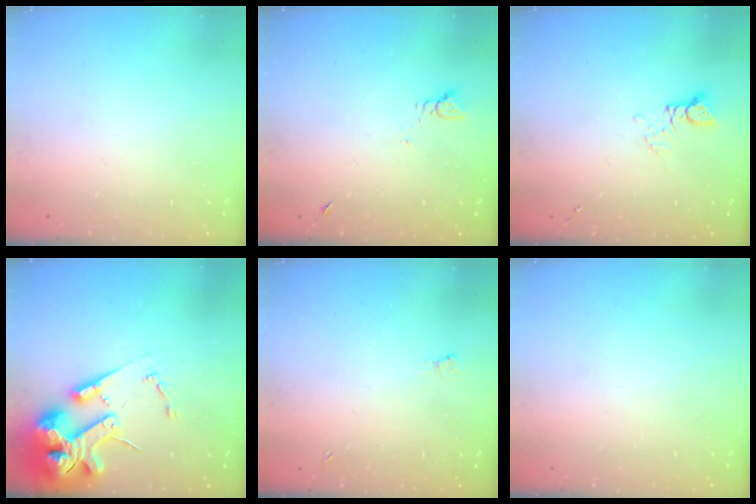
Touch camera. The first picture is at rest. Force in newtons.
{"total": 2.7, "press": 2.7, "slide": 0.3}
{"total": 2.9, "press": 2.8, "slide": 0.4}
{"total": 19.0, "press": 18.8, "slide": 2.9}
{"total": 2.4, "press": 2.4, "slide": 0.5}
{"total": 0.0}